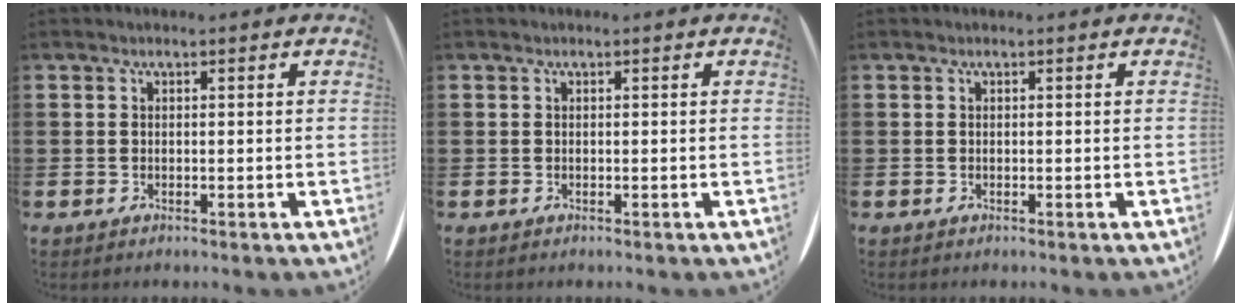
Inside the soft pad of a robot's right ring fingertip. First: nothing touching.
{"total": 0.0}
{"total": 0.0}